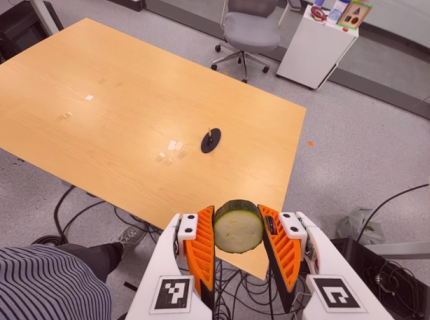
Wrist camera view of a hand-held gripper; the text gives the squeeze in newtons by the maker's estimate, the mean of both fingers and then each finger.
{"total": 12.5, "left": 11.9, "right": 13.1}